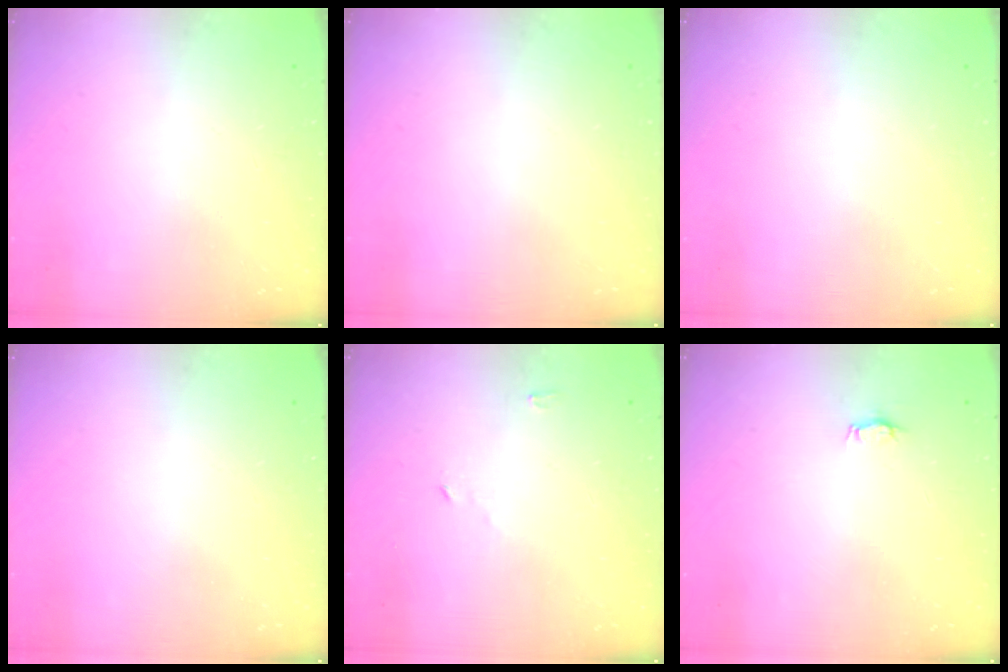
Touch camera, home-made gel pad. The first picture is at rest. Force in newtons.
{"total": 0.0}
{"total": 0.0}
{"total": 0.0}
{"total": 2.7, "press": 2.7, "slide": 0.3}
{"total": 2.8, "press": 2.8, "slide": 0.3}